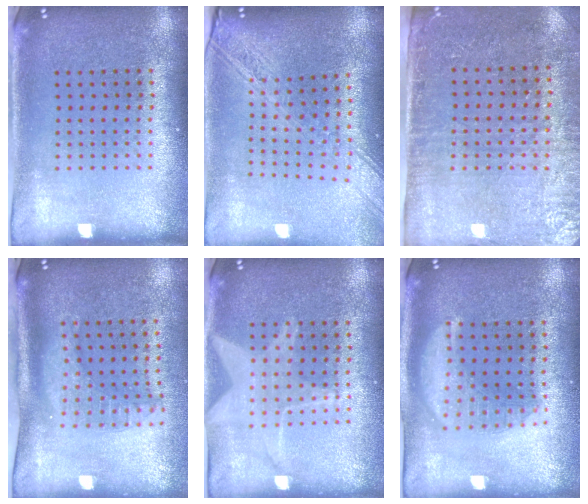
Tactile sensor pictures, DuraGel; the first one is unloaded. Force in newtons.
{"total": 2.3, "press": 1.9, "slide": 1.3}
{"total": 3.0, "press": 2.6, "slide": 1.4}
{"total": 2.0, "press": 1.5, "slide": 1.3}
{"total": 1.5, "press": 1.5, "slide": 0.2}
{"total": 2.1, "press": 2.1, "slide": 0.1}